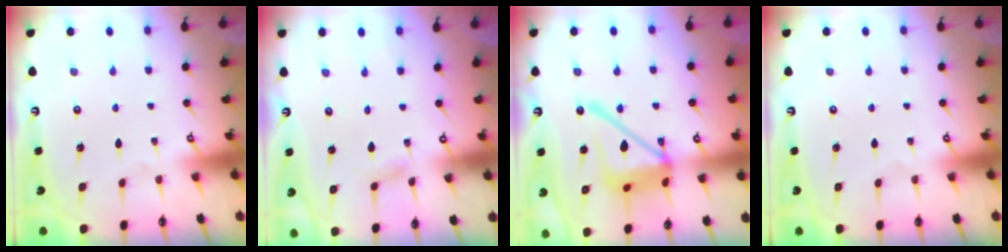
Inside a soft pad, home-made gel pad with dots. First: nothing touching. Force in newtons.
{"total": 2.9, "press": 2.9, "slide": 0.4}
{"total": 18.7, "press": 18.6, "slide": 1.7}
{"total": 0.0}